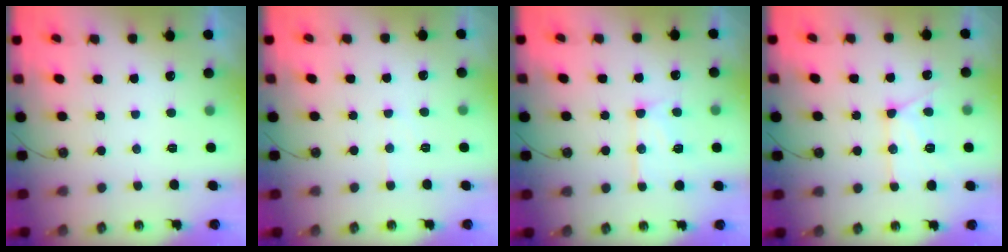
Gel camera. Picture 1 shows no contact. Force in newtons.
{"total": 4.0, "press": 3.9, "slide": 0.7}
{"total": 13.8, "press": 13.8, "slide": 1.2}
{"total": 13.4, "press": 13.3, "slide": 1.2}